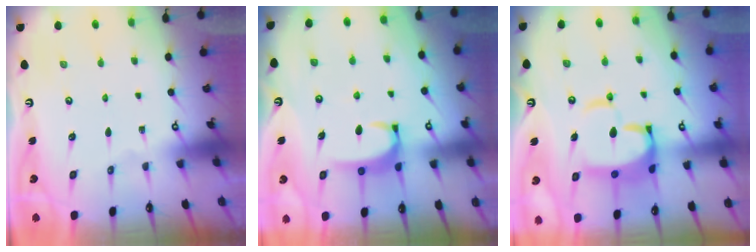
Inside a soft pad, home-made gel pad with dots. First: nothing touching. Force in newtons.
{"total": 3.4, "press": 3.3, "slide": 0.4}
{"total": 10.3, "press": 10.2, "slide": 1.5}